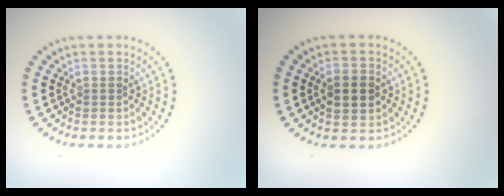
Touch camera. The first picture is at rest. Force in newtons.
{"total": 3.5, "press": 3.5, "slide": 0.0}